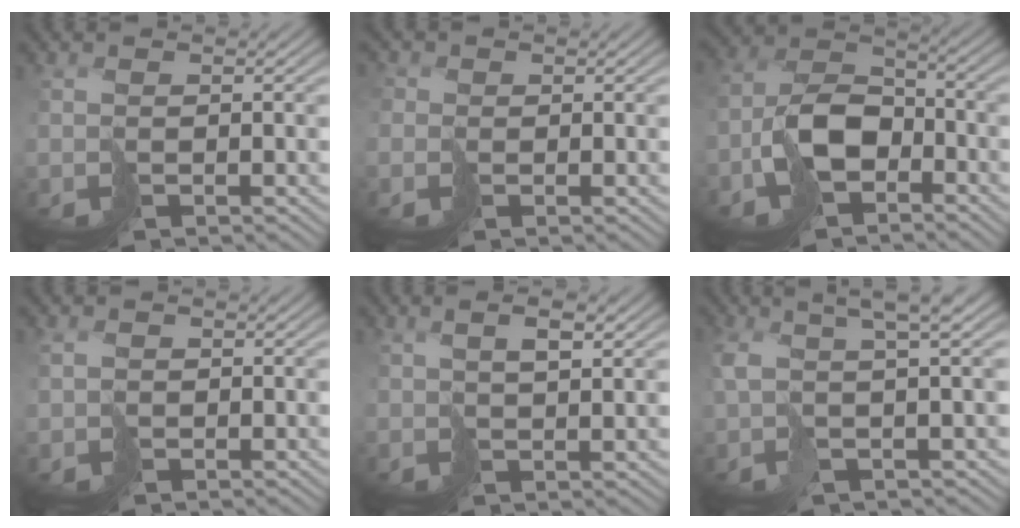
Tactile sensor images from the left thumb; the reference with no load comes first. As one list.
[{"total": 2.4, "force": [-0.6, 2.2, 0.8], "torque": [-0.022, -0.007, -0.012]}, {"total": 8.4, "force": [-3.7, 5.3, 5.3], "torque": [-0.118, 0.001, -0.081]}, {"total": 1.2, "force": [0.3, 1.2, -0.1], "torque": [0.008, -0.001, 0.011]}, {"total": 3.1, "force": [1.9, 0.7, 2.4], "torque": [-0.042, 0.006, 0.037]}, {"total": 6.1, "force": [1.7, 1.6, 5.6], "torque": [-0.097, 0.013, 0.025]}]